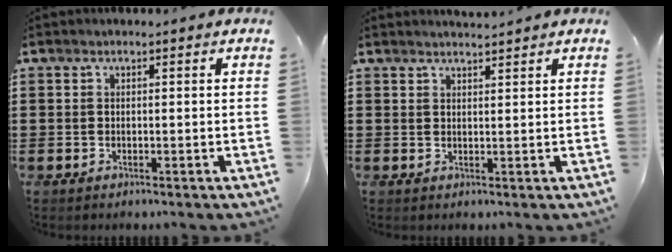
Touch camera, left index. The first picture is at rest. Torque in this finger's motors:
{"motor_torque": [-0.57, 0.91, -0.02, -0.01]}